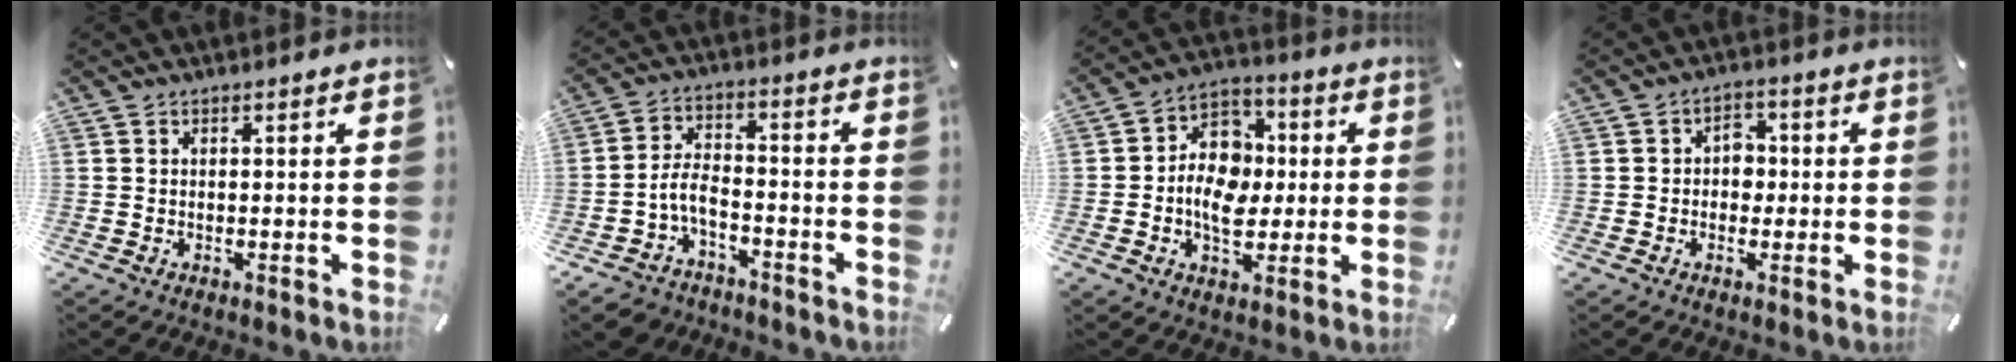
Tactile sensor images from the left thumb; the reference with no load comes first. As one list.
[{"total": 7.1, "force": [-3.8, 4.2, 4.3], "torque": [-0.095, 0.008, -0.074]}, {"total": 11.8, "force": [-1.8, 9.3, 7.0], "torque": [-0.124, 0.022, -0.032]}, {"total": 4.2, "force": [-0.4, 3.5, 2.3], "torque": [-0.028, 0.006, -0.014]}]